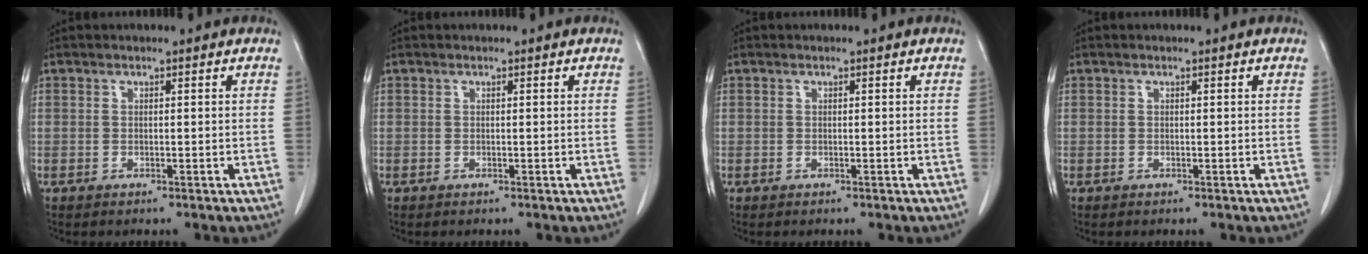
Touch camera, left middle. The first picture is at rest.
{"total": 0.0}
{"total": 0.0}
{"total": 0.0}